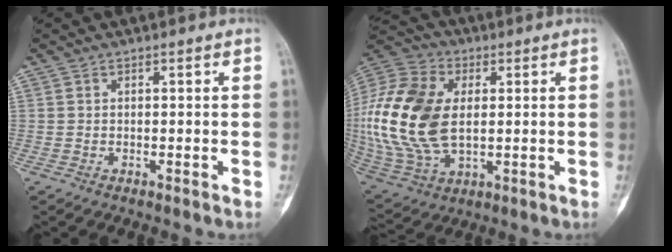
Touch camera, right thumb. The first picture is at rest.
{"total": 21.4, "force": [1.6, 13.5, 16.6], "torque": [-0.359, -0.006, 0.035]}